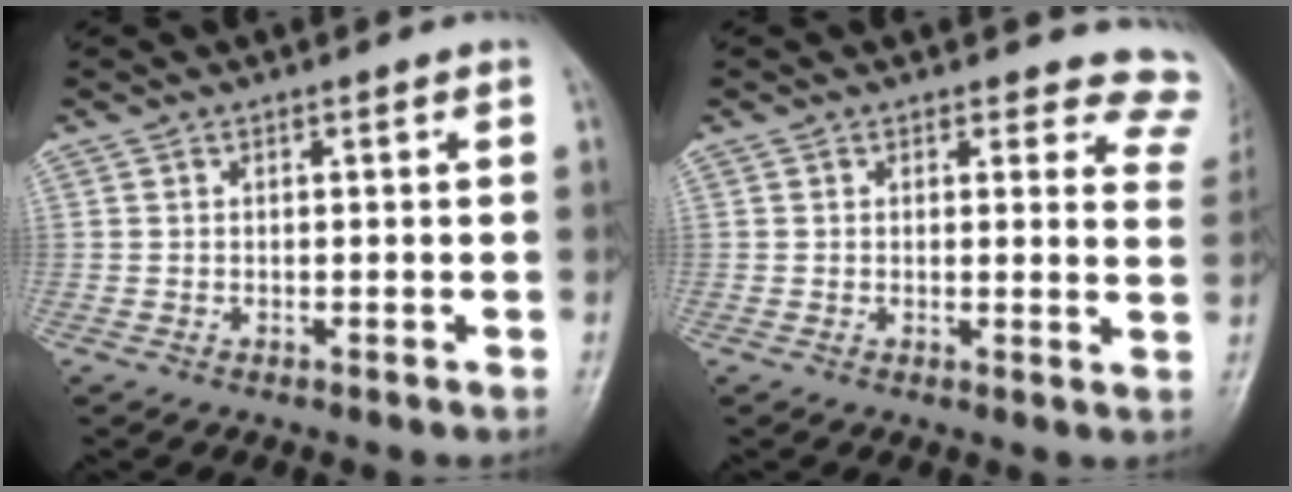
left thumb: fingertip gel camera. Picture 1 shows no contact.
{"total": 9.6, "force": [9.0, 3.4, 0.5], "torque": [0.057, -0.063, 0.057]}